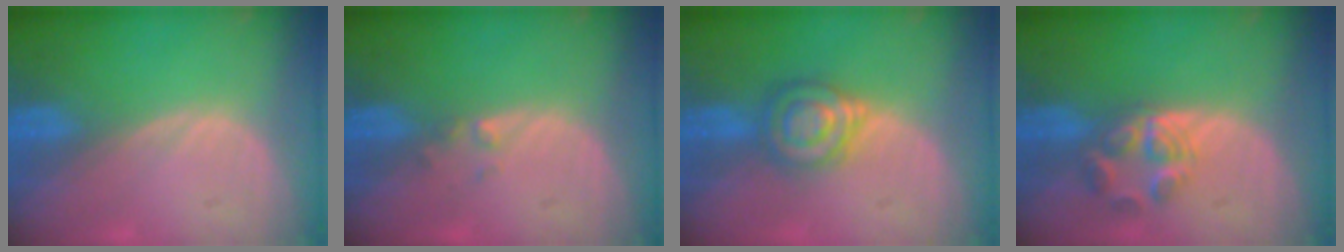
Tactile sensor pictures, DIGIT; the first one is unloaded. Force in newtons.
{"total": 1.3, "press": 1.0, "slide": 0.8}
{"total": 6.0, "press": 5.9, "slide": 1.0}
{"total": 5.7, "press": 4.9, "slide": 3.0}